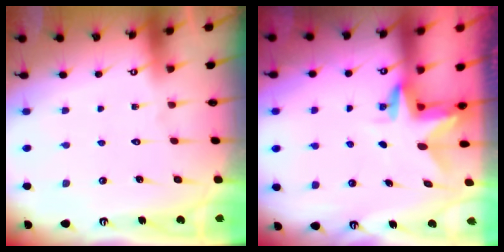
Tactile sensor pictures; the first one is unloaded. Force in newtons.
{"total": 3.1, "press": 3.1, "slide": 0.2}